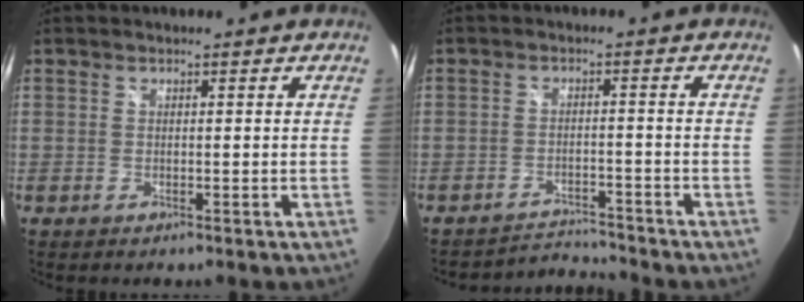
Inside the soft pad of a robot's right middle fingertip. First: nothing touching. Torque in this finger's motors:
{"motor_torque": [-0.27, -0.26, -0.13, -0.02]}